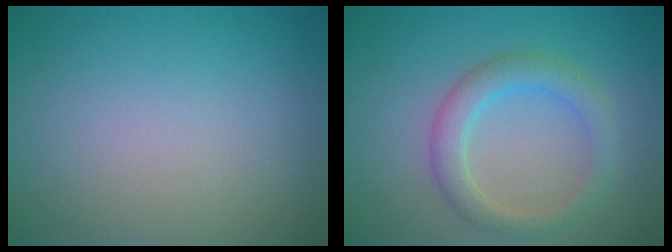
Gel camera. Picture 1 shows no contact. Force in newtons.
{"total": 3.3, "press": 3.3, "slide": 0.1}